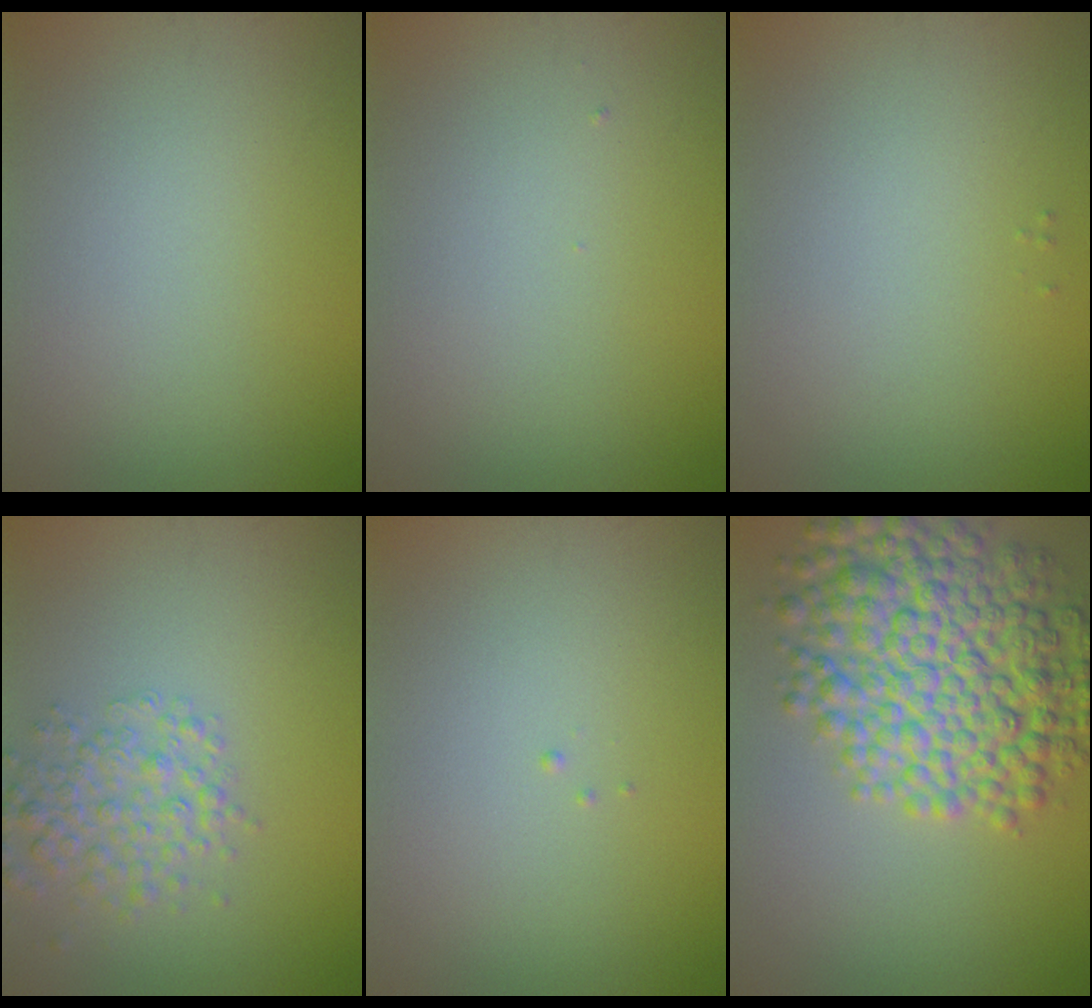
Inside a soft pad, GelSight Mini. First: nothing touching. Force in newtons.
{"total": 0.0}
{"total": 0.0}
{"total": 3.4, "press": 3.4, "slide": 0.1}
{"total": 0.0}
{"total": 9.6, "press": 9.6, "slide": 0.1}